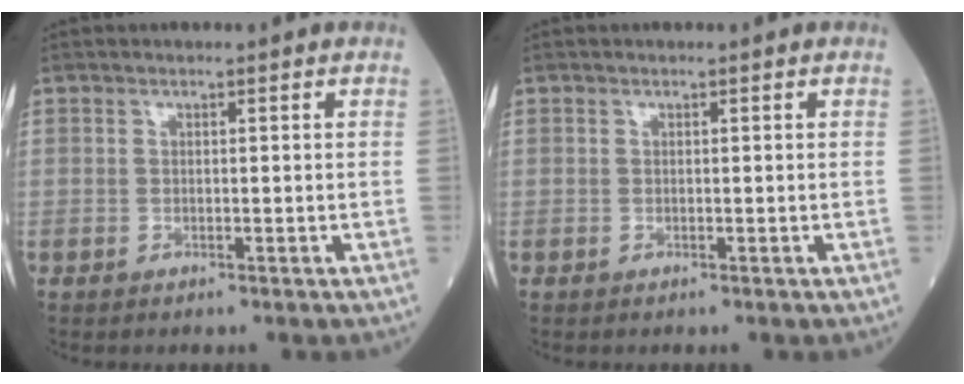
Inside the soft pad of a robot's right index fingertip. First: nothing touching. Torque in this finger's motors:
{"motor_torque": [0.00, 0.00, 0.00, -0.01]}